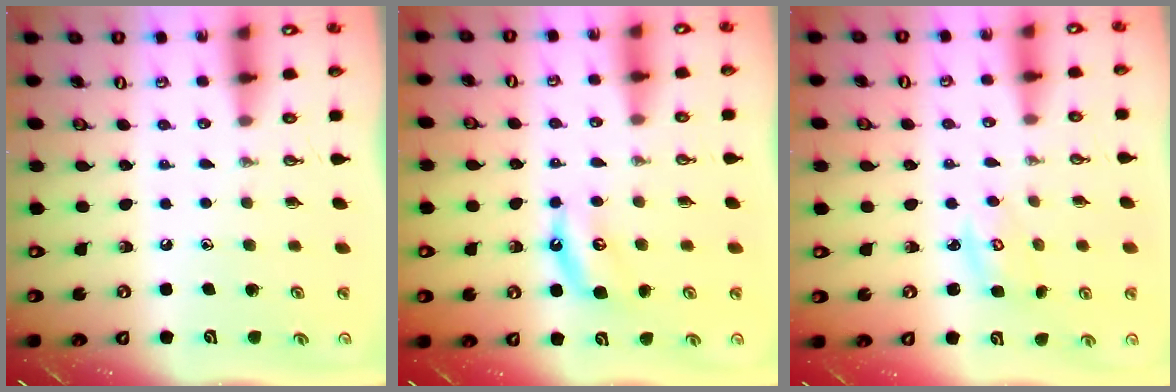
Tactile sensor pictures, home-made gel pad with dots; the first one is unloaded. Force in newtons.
{"total": 5.4, "press": 5.4, "slide": 0.6}
{"total": 3.4, "press": 3.4, "slide": 0.2}